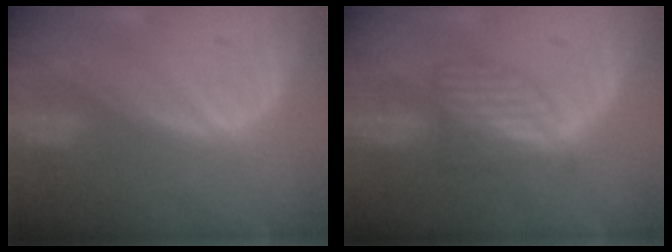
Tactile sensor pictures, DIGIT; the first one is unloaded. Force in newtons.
{"total": 6.2, "press": 5.5, "slide": 2.9}